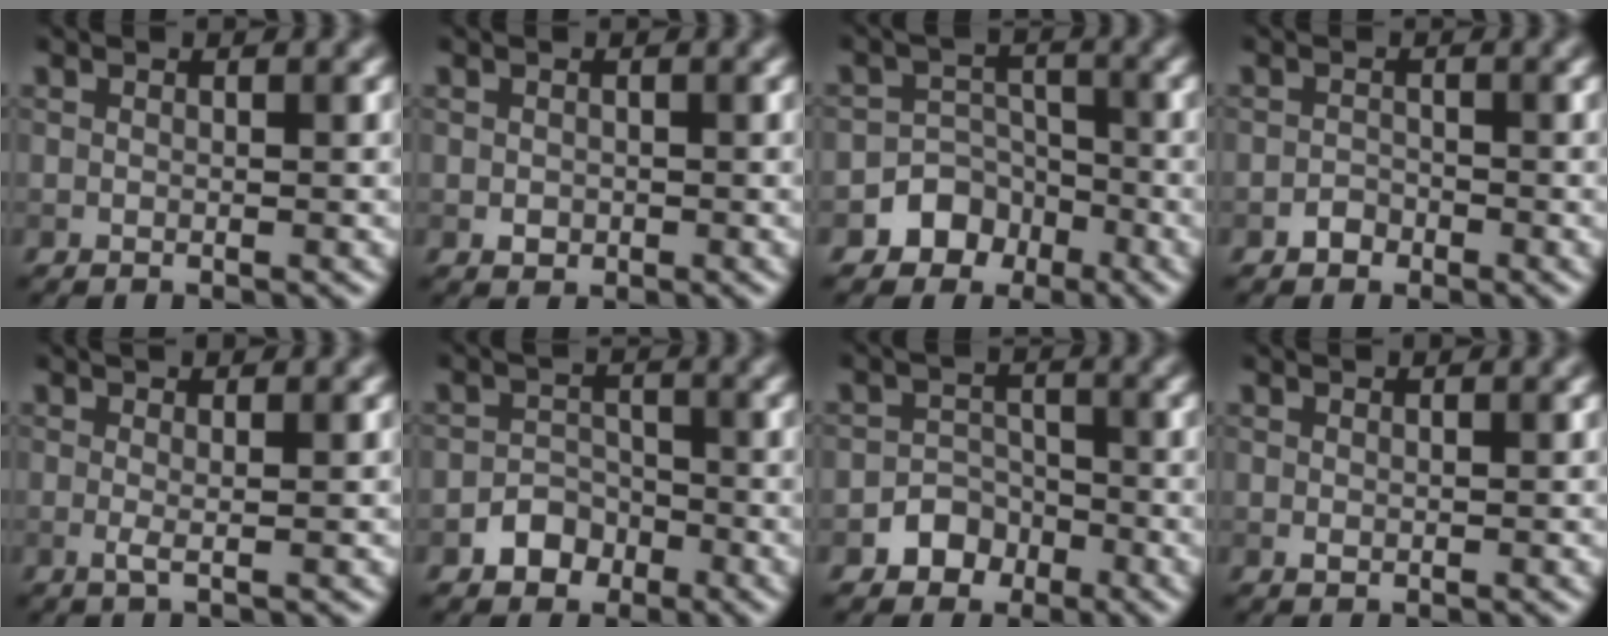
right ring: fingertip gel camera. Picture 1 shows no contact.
{"total": 1.0, "force": [-0.1, 0.9, 0.3], "torque": [-0.002, -0.006, -0.004]}
{"total": 4.5, "force": [-2.6, 3.6, 0.6], "torque": [0.025, 0.007, -0.062]}
{"total": 1.1, "force": [-0.8, 0.8, 0.2], "torque": [0.005, 0.003, -0.014]}
{"total": 1.6, "force": [0.1, 0.3, 1.5], "torque": [-0.026, 0.000, 0.000]}
{"total": 2.5, "force": [-1.4, 2.0, 0.7], "torque": [0.004, 0.007, -0.025]}
{"total": 3.0, "force": [-1.7, 2.4, 0.6], "torque": [0.024, 0.011, -0.036]}
{"total": 0.6, "force": [0.4, 0.4, 0.3], "torque": [-0.005, 0.001, 0.009]}